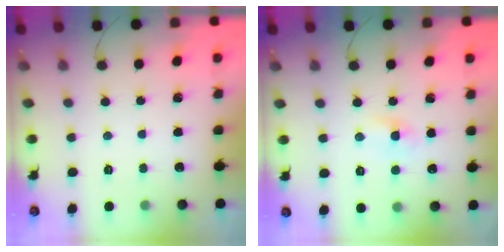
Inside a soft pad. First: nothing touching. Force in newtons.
{"total": 1.2, "press": 1.0, "slide": 0.7}